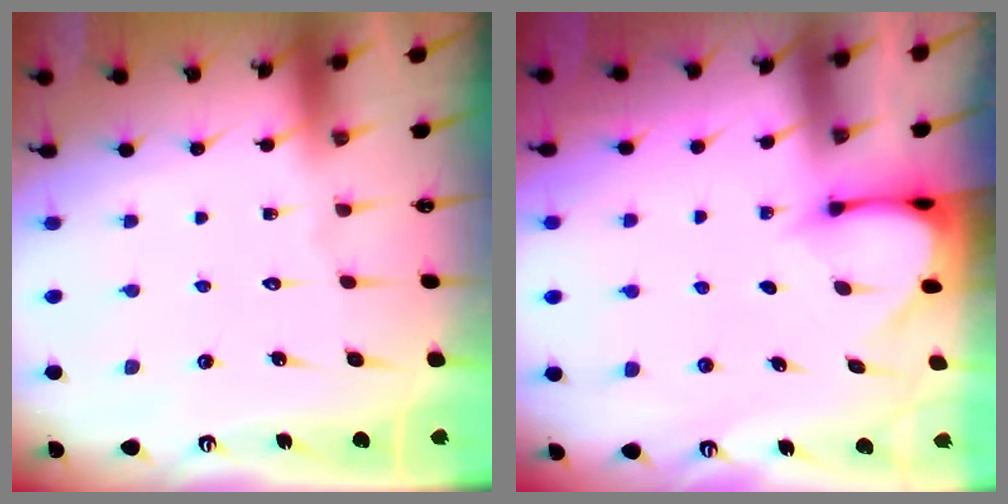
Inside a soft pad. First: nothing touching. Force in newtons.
{"total": 3.3, "press": 3.2, "slide": 0.3}